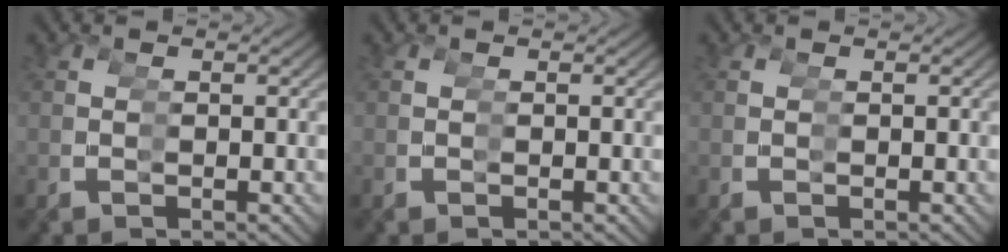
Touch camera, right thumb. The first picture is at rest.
{"total": 0.0}
{"total": 0.0}